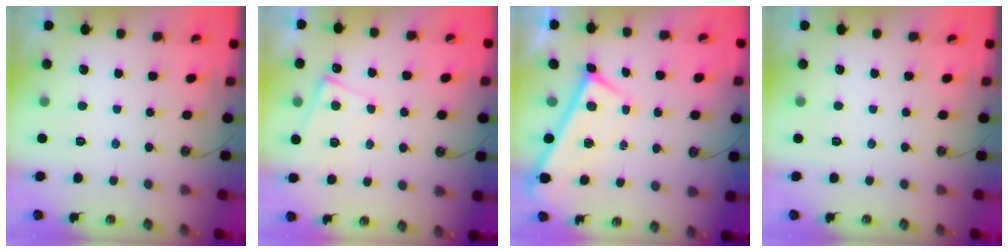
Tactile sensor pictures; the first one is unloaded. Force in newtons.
{"total": 4.5, "press": 4.5, "slide": 0.3}
{"total": 1.4, "press": 1.3, "slide": 0.5}
{"total": 0.0}